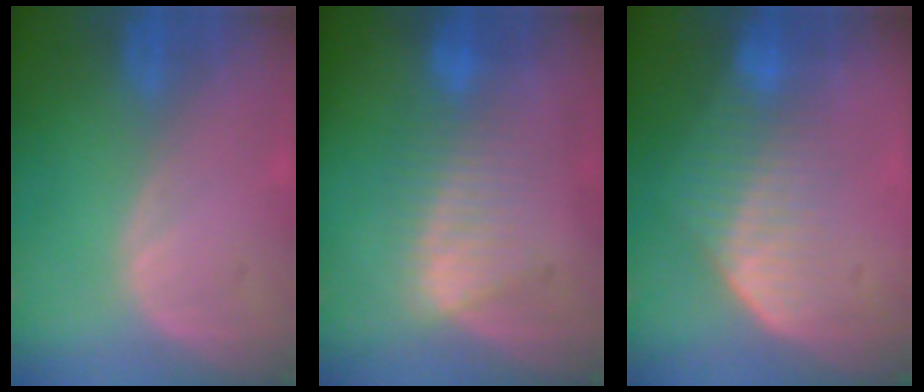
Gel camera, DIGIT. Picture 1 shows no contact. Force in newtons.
{"total": 6.8, "press": 6.8, "slide": 0.0}
{"total": 7.5, "press": 6.4, "slide": 3.9}